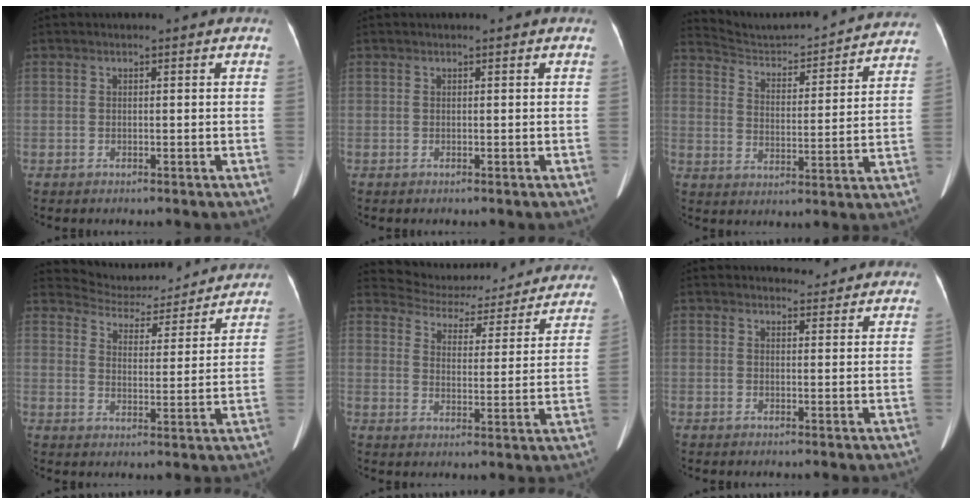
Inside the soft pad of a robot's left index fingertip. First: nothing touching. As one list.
[{"total": 0.0}, {"total": 20.8, "force": [20.0, 2.9, 4.9], "torque": [-0.067, -0.027, 0.268]}, {"total": 15.1, "force": [14.6, 3.2, 2.0], "torque": [-0.015, -0.005, 0.184]}, {"total": 20.6, "force": [19.5, 5.2, 4.2], "torque": [-0.045, -0.027, 0.234]}, {"total": 4.3, "force": [4.1, 1.4, 0.3], "torque": [0.002, 0.001, 0.038]}]